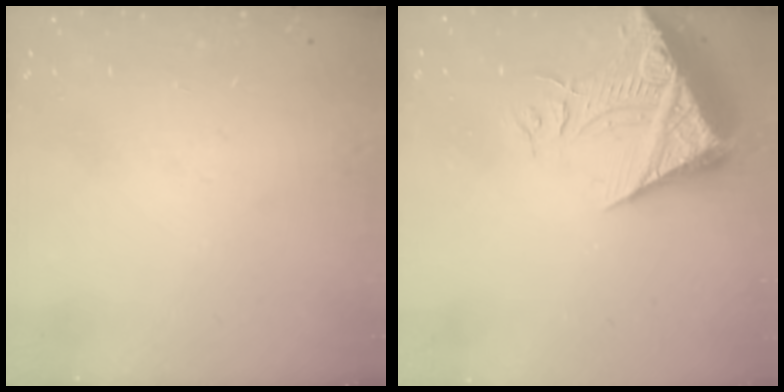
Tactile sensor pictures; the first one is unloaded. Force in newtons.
{"total": 19.4, "press": 19.3, "slide": 2.1}